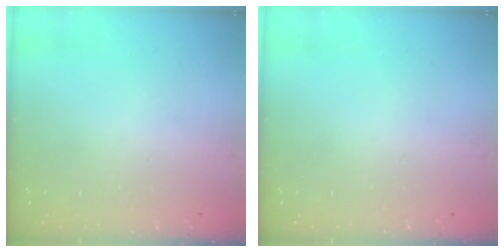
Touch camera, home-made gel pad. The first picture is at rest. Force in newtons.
{"total": 0.0}